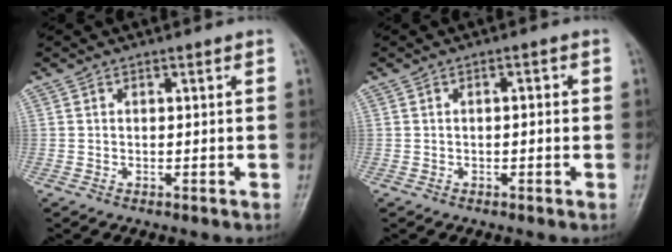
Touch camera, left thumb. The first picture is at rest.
{"total": 1.6, "force": [-0.1, 0.7, 1.4], "torque": [-0.017, 0.005, -0.002]}